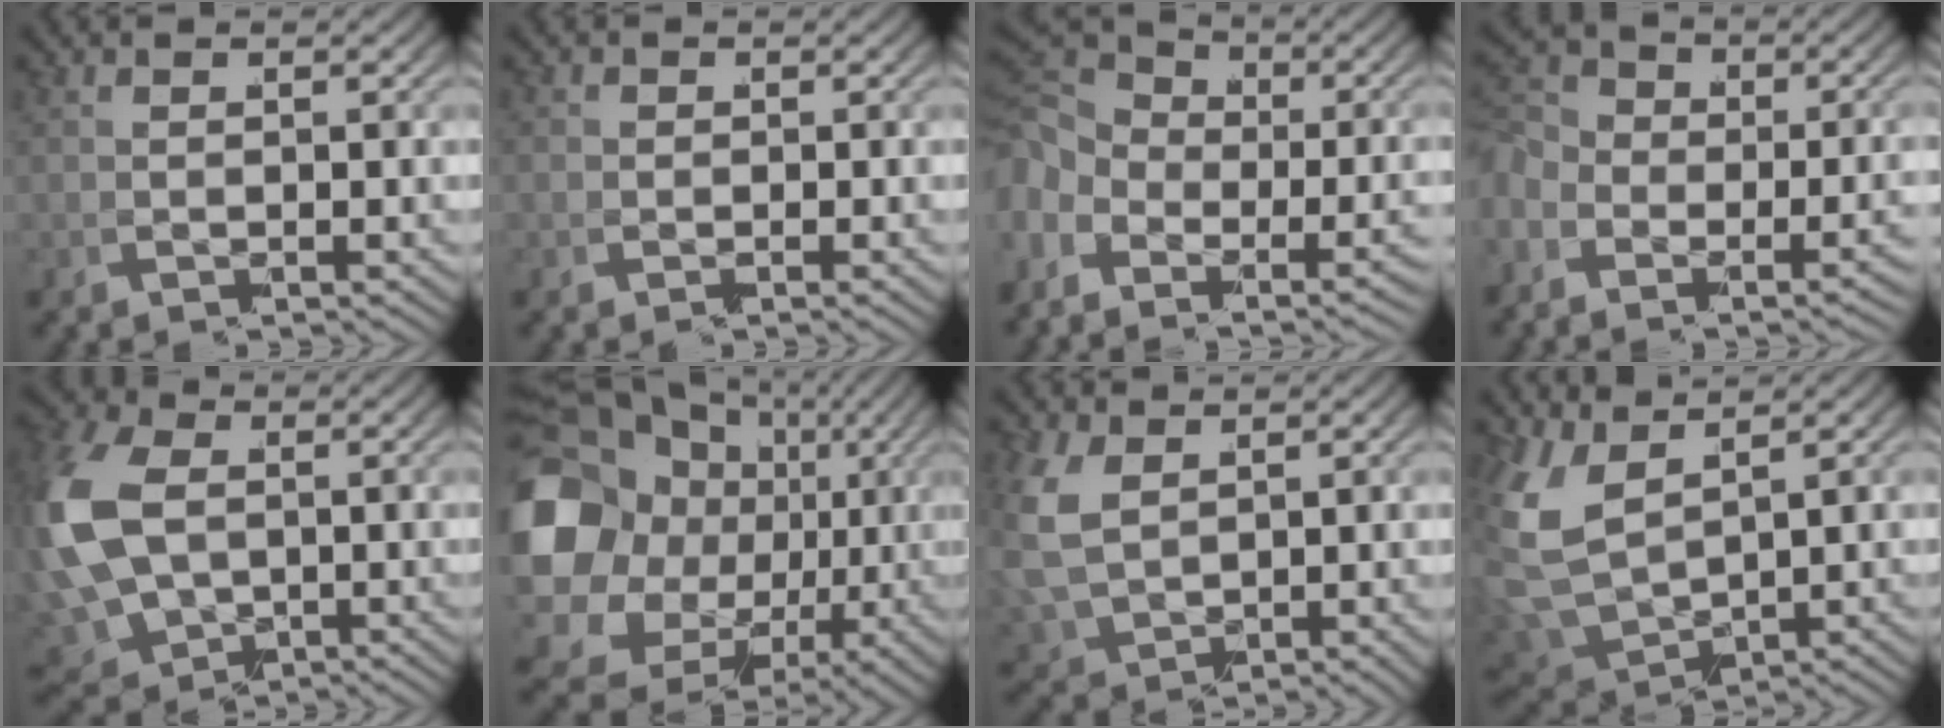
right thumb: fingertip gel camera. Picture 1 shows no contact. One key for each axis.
{"total": 0.9, "fx": 0.0, "fy": 0.8, "fz": 0.2, "tx": -0.004, "ty": -0.003, "tz": -0.004}
{"total": 5.6, "fx": 0.8, "fy": 3.9, "fz": 4.0, "tx": -0.071, "ty": 0.000, "tz": 0.011}
{"total": 4.2, "fx": -0.7, "fy": 3.1, "fz": 2.8, "tx": -0.055, "ty": -0.010, "tz": -0.009}
{"total": 11.0, "fx": -0.3, "fy": 8.4, "fz": 7.0, "tx": -0.191, "ty": -0.053, "tz": 0.030}
{"total": 18.0, "fx": 0.0, "fy": 14.4, "fz": 10.8, "tx": -0.240, "ty": -0.055, "tz": 0.018}
{"total": 5.8, "fx": 1.4, "fy": 4.4, "fz": 3.6, "tx": -0.108, "ty": -0.030, "tz": 0.054}
{"total": 8.1, "fx": 2.1, "fy": 5.7, "fz": 5.4, "tx": -0.169, "ty": -0.033, "tz": 0.068}